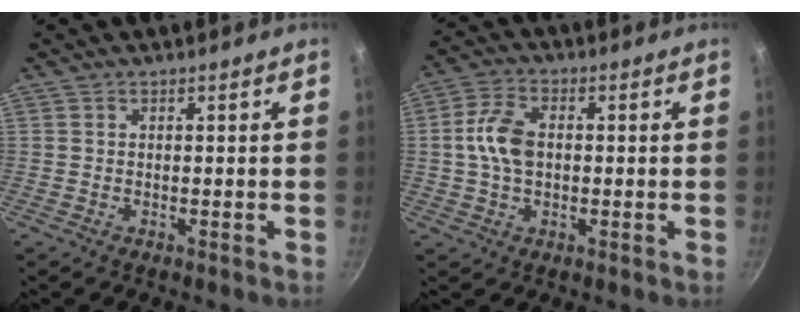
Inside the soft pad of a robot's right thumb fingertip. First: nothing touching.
{"total": 8.0, "force": [0.2, 5.2, 6.1], "torque": [-0.113, 0.020, -0.003]}